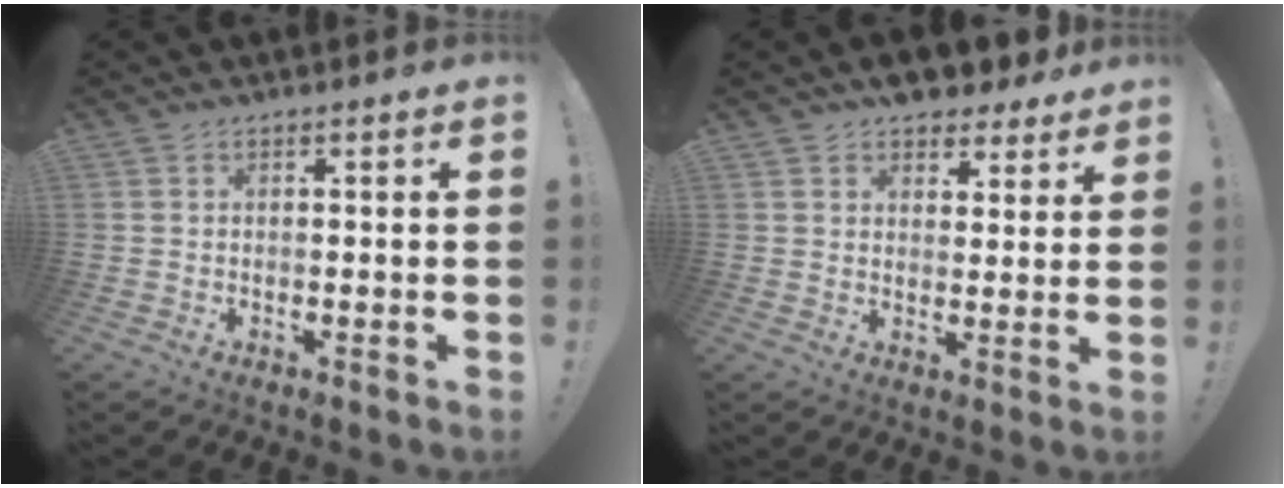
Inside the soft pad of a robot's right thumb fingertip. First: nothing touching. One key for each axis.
{"total": 7.5, "fx": 6.4, "fy": 3.6, "fz": 1.8, "tx": -0.026, "ty": -0.044, "tz": 0.118}